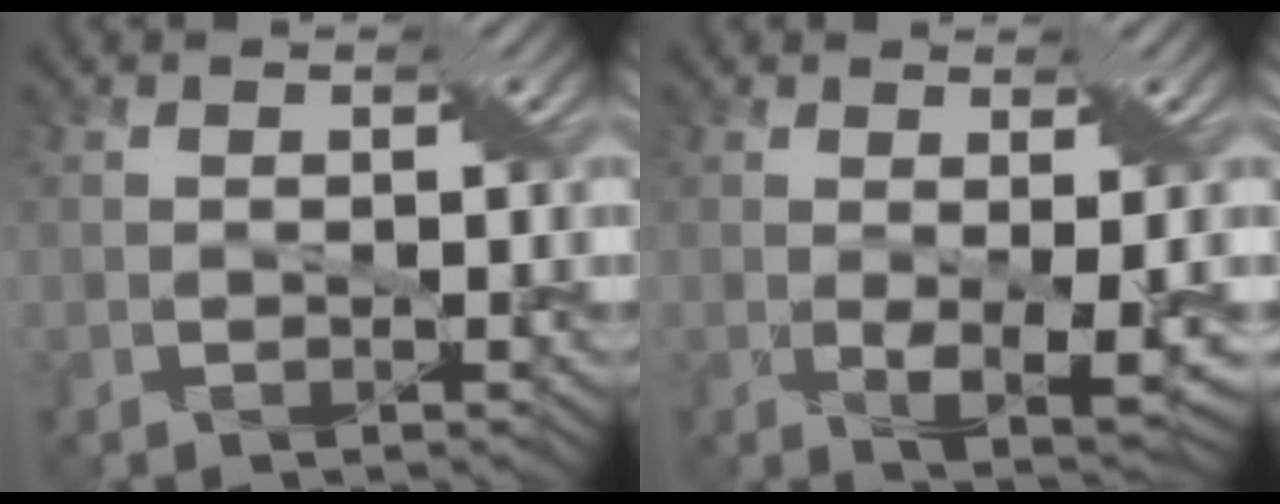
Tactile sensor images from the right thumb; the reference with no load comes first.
{"total": 4.1, "force": [0.2, 0.9, 4.0], "torque": [-0.070, -0.012, 0.012]}